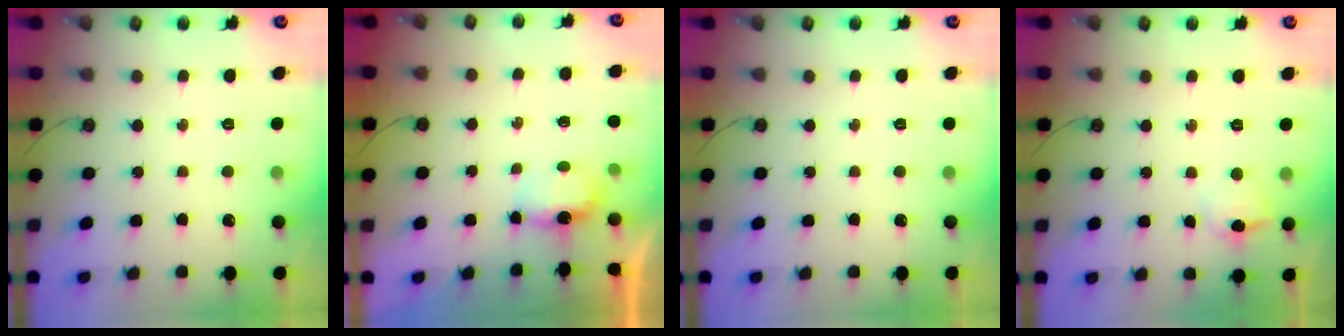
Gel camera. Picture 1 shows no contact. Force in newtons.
{"total": 4.3, "press": 4.2, "slide": 0.7}
{"total": 0.0}
{"total": 6.9, "press": 6.8, "slide": 1.0}